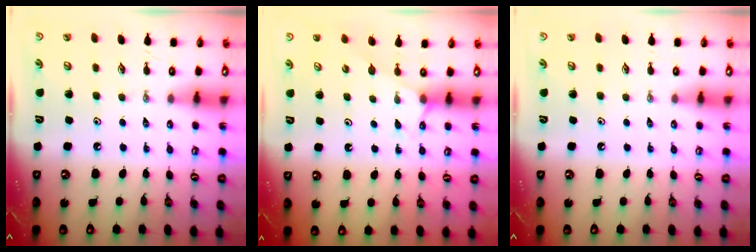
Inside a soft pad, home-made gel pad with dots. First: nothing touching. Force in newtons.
{"total": 4.1, "press": 4.1, "slide": 0.5}
{"total": 0.0}